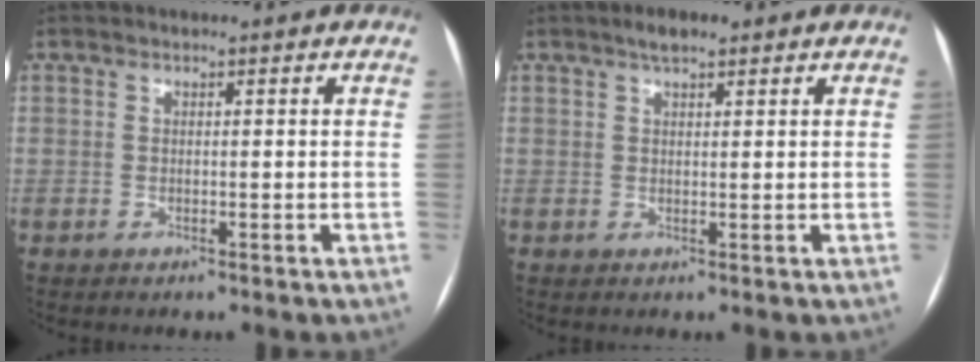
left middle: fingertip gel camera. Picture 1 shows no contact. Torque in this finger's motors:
{"motor_torque": [0.44, -0.30, -0.02, 0.00]}